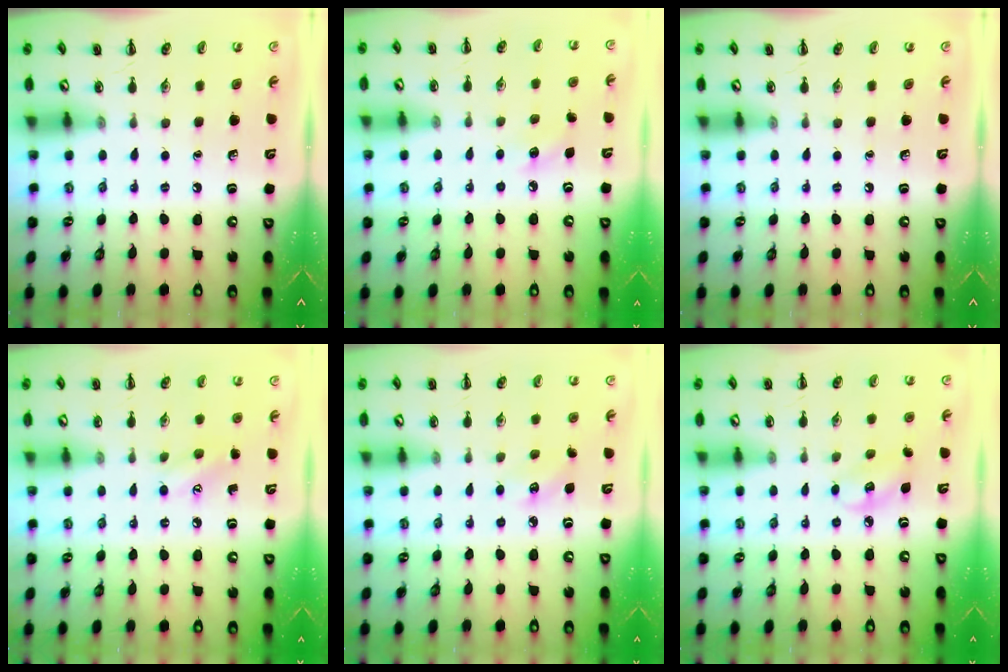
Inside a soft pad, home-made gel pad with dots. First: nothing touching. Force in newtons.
{"total": 5.3, "press": 5.1, "slide": 1.5}
{"total": 0.0}
{"total": 6.5, "press": 6.4, "slide": 1.5}
{"total": 3.2, "press": 3.1, "slide": 0.8}
{"total": 5.3, "press": 5.2, "slide": 0.9}